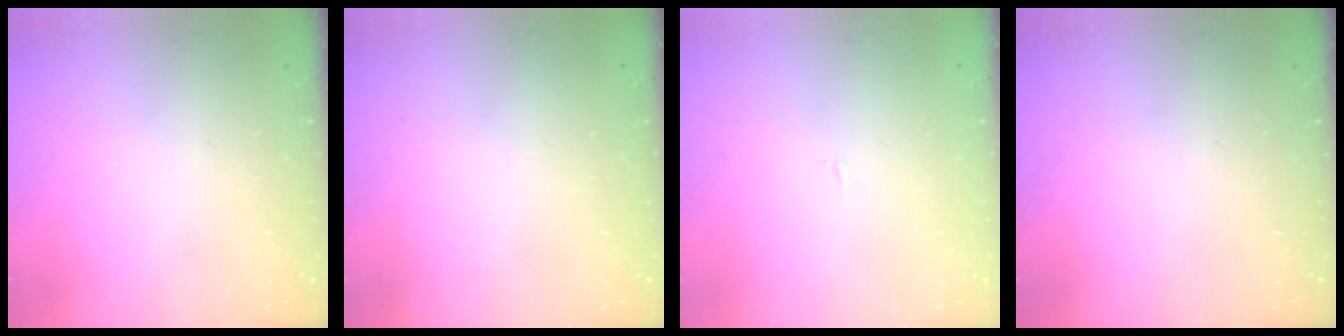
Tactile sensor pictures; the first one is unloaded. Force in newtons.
{"total": 1.6, "press": 1.5, "slide": 0.1}
{"total": 1.6, "press": 1.6, "slide": 0.1}
{"total": 0.0}